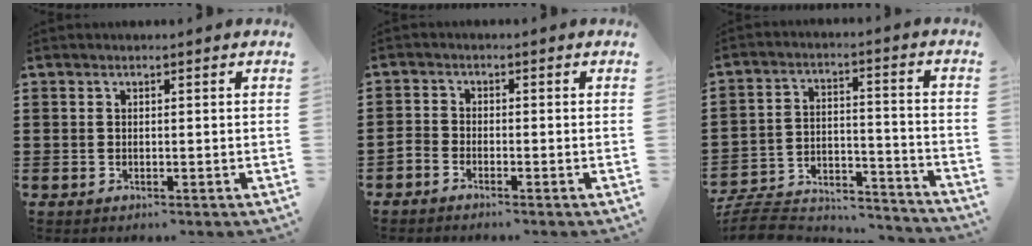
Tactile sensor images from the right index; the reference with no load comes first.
{"total": 1.4, "force": [-1.3, 0.4, 0.1], "torque": [-0.006, 0.006, -0.028]}
{"total": 7.5, "force": [-7.0, 1.8, 2.1], "torque": [-0.052, 0.000, -0.141]}